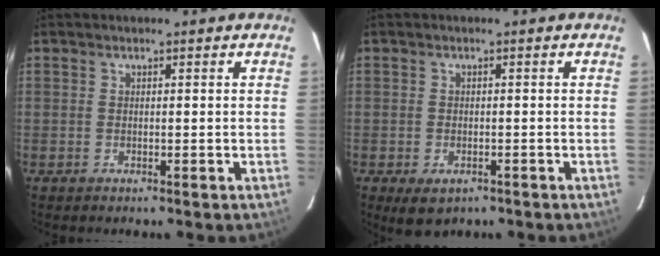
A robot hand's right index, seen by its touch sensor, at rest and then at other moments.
{"total": 3.8, "force": [-2.3, 2.3, 2.1], "torque": [-0.036, -0.006, -0.025]}